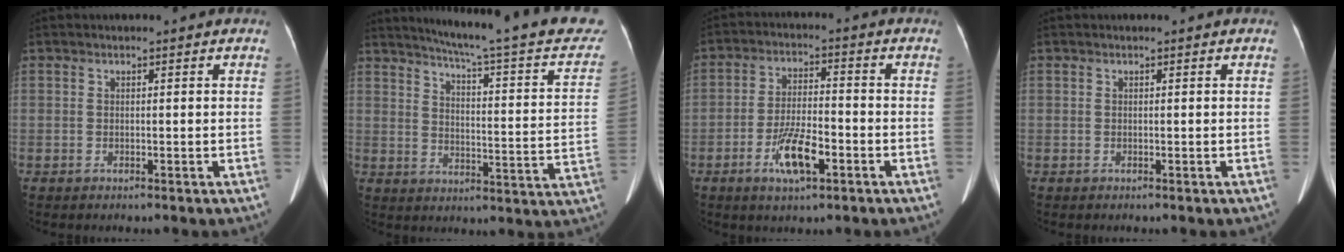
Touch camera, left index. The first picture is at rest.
{"total": 24.9, "force": [21.6, 1.9, 12.2], "torque": [-0.168, -0.053, 0.256]}
{"total": 7.8, "force": [-3.6, 2.2, 6.5], "torque": [-0.130, -0.002, -0.065]}
{"total": 0.0}